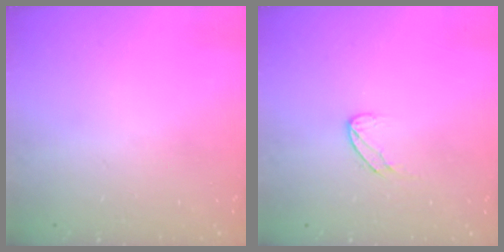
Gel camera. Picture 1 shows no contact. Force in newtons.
{"total": 6.1, "press": 6.1, "slide": 0.6}